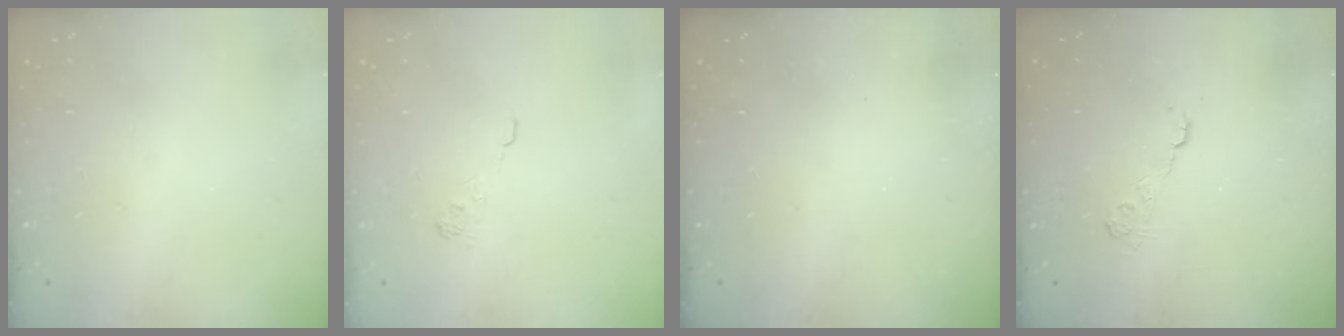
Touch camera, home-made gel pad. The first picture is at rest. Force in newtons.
{"total": 2.3, "press": 1.8, "slide": 1.3}
{"total": 2.3, "press": 2.2, "slide": 0.8}
{"total": 3.6, "press": 3.4, "slide": 1.2}